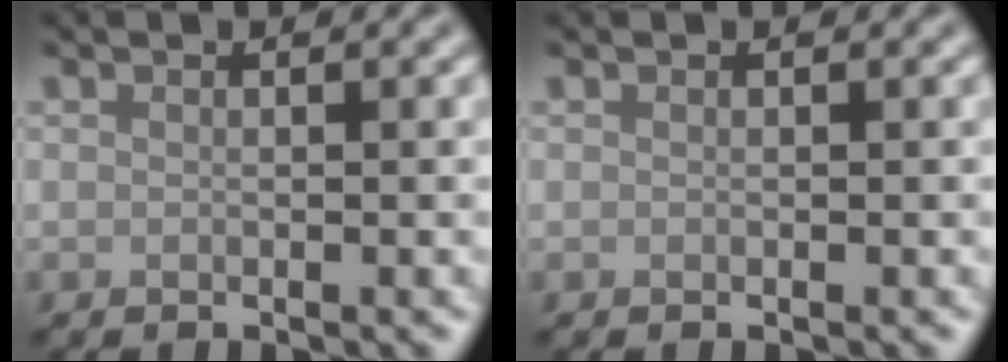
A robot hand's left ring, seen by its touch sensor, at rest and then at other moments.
{"total": 0.0}